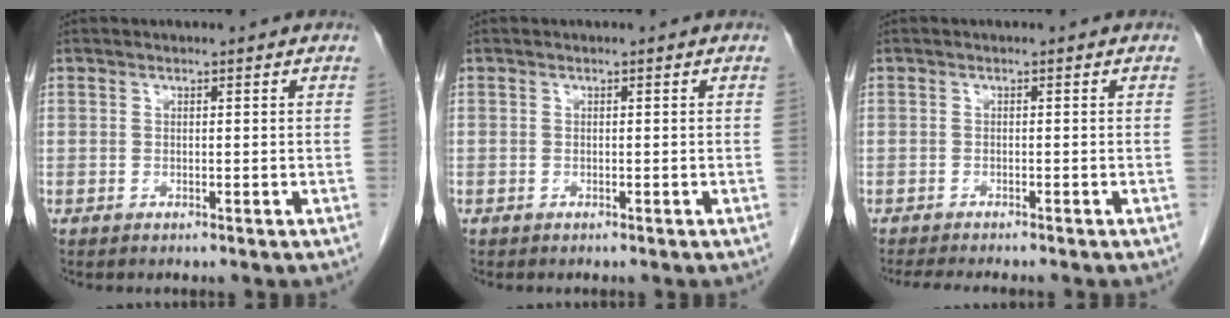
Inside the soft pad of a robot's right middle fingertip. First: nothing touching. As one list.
[{"total": 0.0}, {"total": 5.9, "force": [-5.2, 0.5, 2.8], "torque": [-0.036, -0.013, -0.078]}]